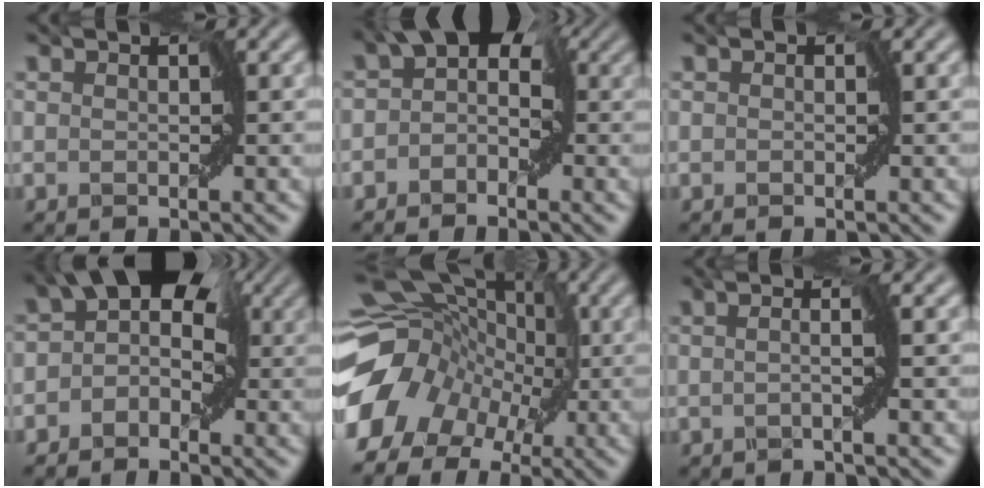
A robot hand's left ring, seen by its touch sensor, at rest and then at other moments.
{"total": 4.8, "force": [0.4, 3.4, 3.4], "torque": [-0.029, 0.012, -0.007]}
{"total": 0.0}
{"total": 6.6, "force": [1.2, 4.7, 4.5], "torque": [-0.036, 0.020, -0.001]}
{"total": 10.0, "force": [-2.2, 8.0, 5.5], "torque": [-0.099, -0.001, -0.051]}
{"total": 1.3, "force": [-0.1, -0.6, 1.1], "torque": [-0.023, 0.000, -0.007]}